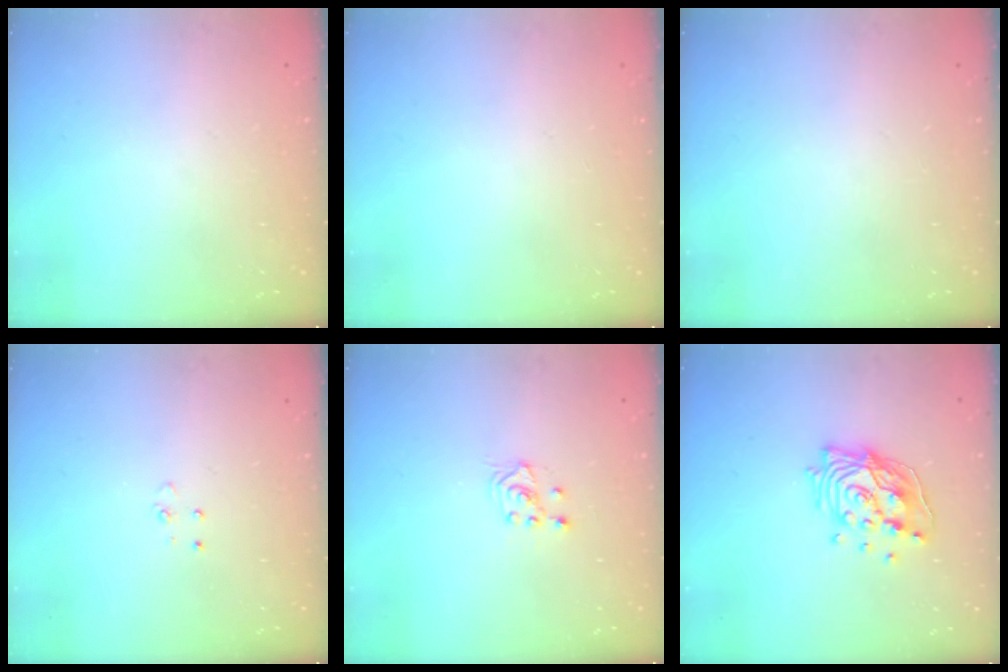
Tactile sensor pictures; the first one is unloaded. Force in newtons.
{"total": 0.0}
{"total": 0.0}
{"total": 3.2, "press": 3.2, "slide": 0.4}
{"total": 2.1, "press": 2.0, "slide": 0.8}
{"total": 15.9, "press": 15.9, "slide": 1.5}